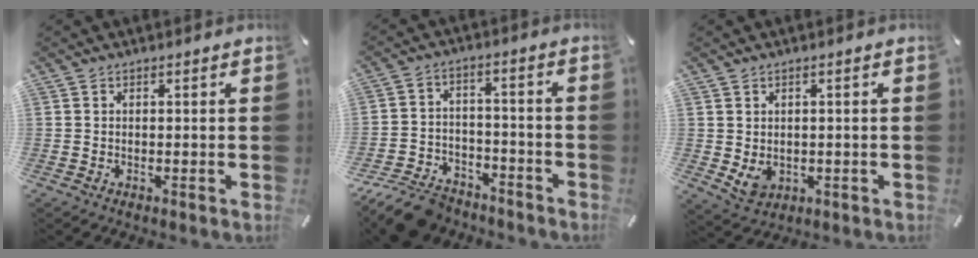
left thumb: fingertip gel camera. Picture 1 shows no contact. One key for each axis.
{"total": 11.0, "fx": -8.8, "fy": 5.2, "fz": 4.0, "tx": -0.061, "ty": 0.056, "tz": -0.161}
{"total": 4.0, "fx": 0.3, "fy": 3.4, "fz": 2.0, "tx": -0.032, "ty": -0.007, "tz": 0.003}